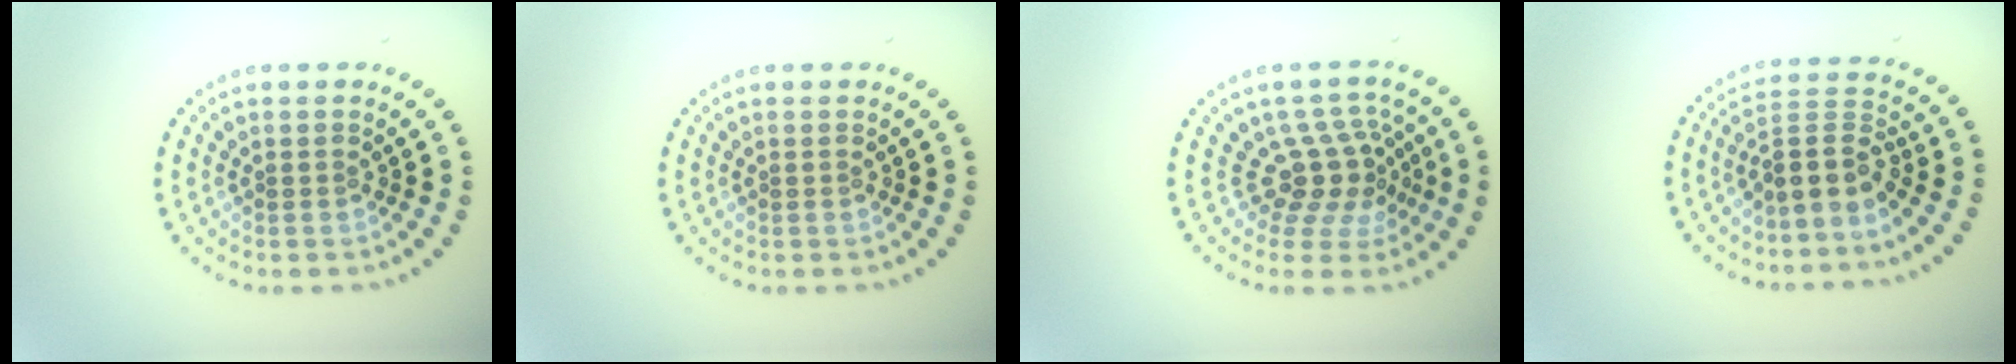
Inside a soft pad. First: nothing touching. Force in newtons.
{"total": 0.0}
{"total": 3.9, "press": 2.8, "slide": 2.8}
{"total": 3.4, "press": 2.6, "slide": 2.2}